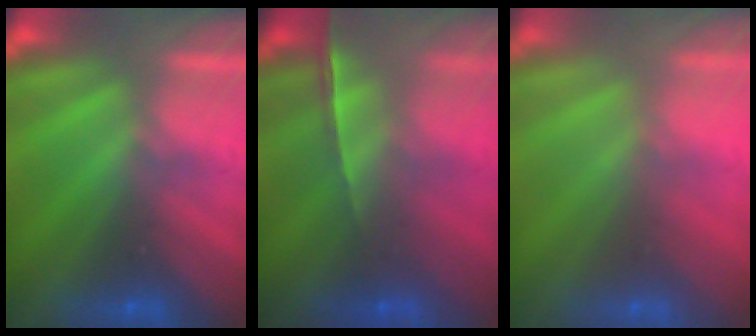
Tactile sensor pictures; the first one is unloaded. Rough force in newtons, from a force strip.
{"total": 1.7}
{"total": 6.4}